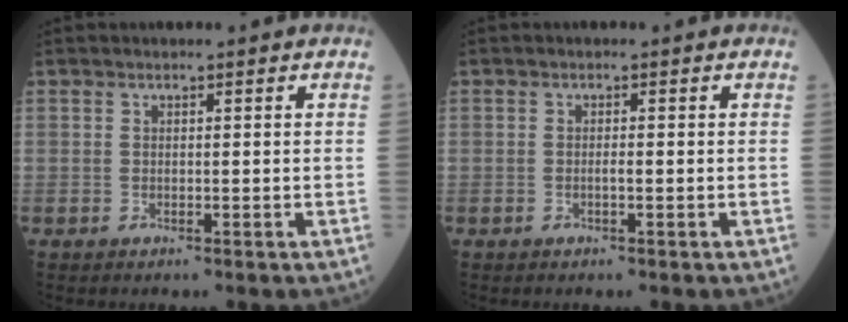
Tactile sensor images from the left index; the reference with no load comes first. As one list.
[{"total": 0.7, "force": [-0.4, 0.0, 0.6], "torque": [-0.012, -0.002, -0.007]}]